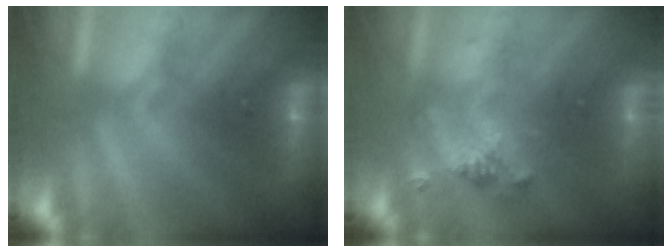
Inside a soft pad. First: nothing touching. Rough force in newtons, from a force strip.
{"total": 2.4}